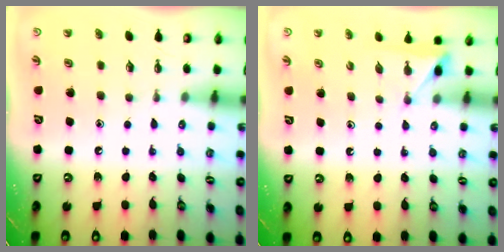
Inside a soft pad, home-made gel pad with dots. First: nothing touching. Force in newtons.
{"total": 3.7, "press": 3.7, "slide": 0.4}